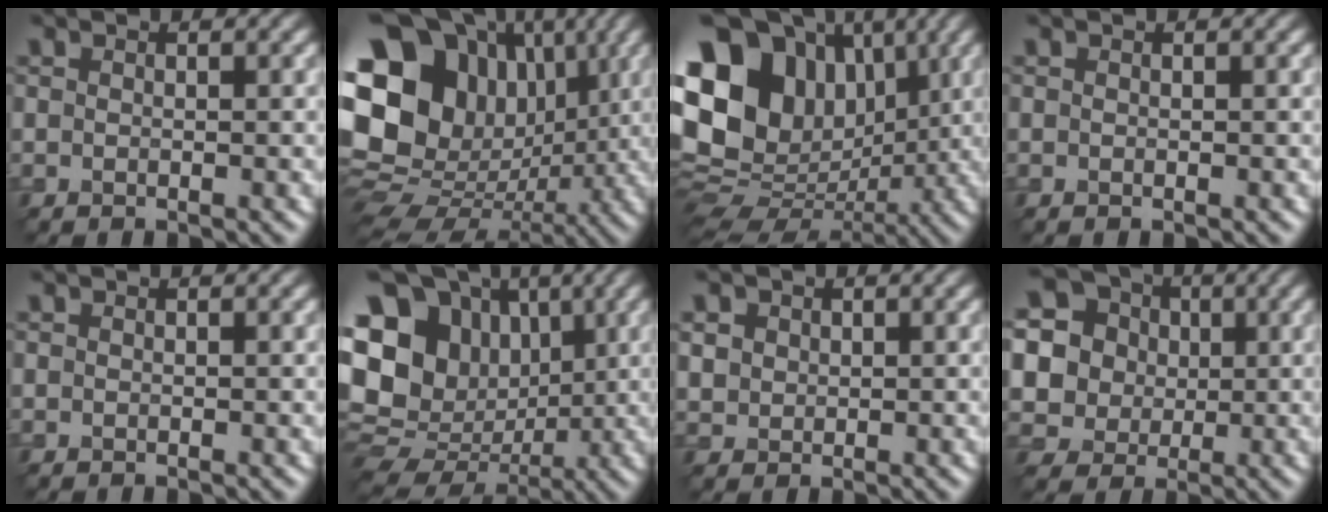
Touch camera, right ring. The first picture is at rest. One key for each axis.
{"total": 23.1, "fx": 4.4, "fy": 19.6, "fz": 11.4, "tx": -0.235, "ty": 0.031, "tz": 0.054}
{"total": 17.5, "fx": 4.1, "fy": 13.3, "fz": 10.6, "tx": -0.205, "ty": 0.028, "tz": 0.074}
{"total": 0.0}
{"total": 0.0}
{"total": 20.0, "fx": 2.4, "fy": 17.1, "fz": 10.0, "tx": -0.227, "ty": 0.034, "tz": 0.031}
{"total": 2.7, "fx": 1.1, "fy": 2.2, "fz": 1.0, "tx": -0.039, "ty": 0.003, "tz": 0.030}
{"total": 13.3, "fx": 3.6, "fy": 11.9, "fz": 4.9, "tx": -0.156, "ty": 0.031, "tz": 0.056}